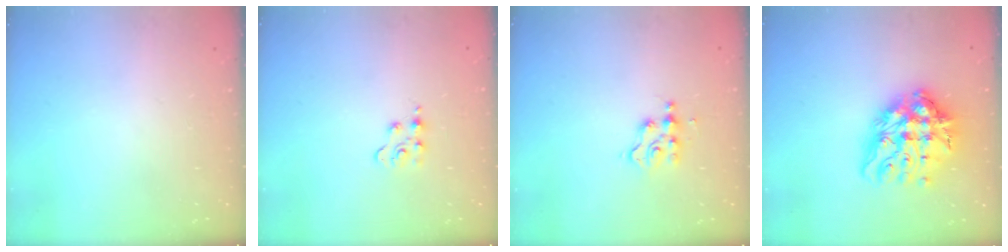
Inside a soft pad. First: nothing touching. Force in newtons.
{"total": 3.0, "press": 3.0, "slide": 0.4}
{"total": 3.5, "press": 3.5, "slide": 0.1}
{"total": 18.4, "press": 18.3, "slide": 1.8}